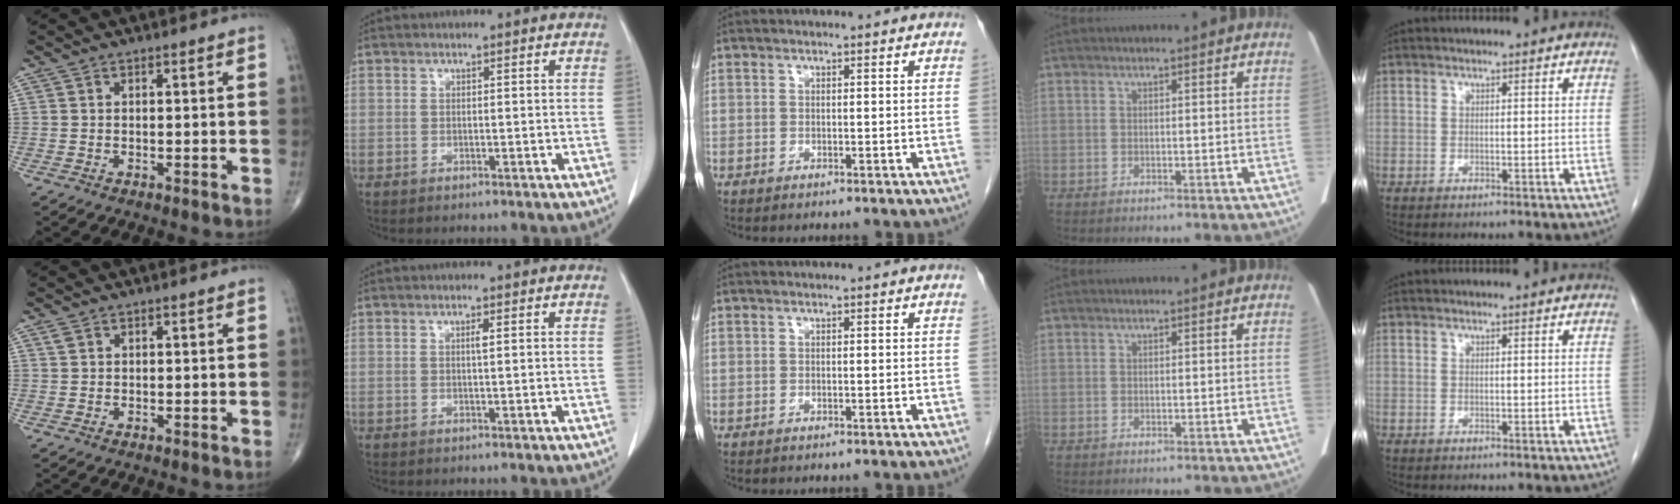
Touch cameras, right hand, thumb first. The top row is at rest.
{"thumb": {"total": 0.9, "force": [0.6, 0.6, 0.5], "torque": [-0.010, 0.005, 0.013]}, "index": {"total": 0.9, "force": [0.2, 0.0, 0.8], "torque": [-0.016, 0.001, 0.003]}}